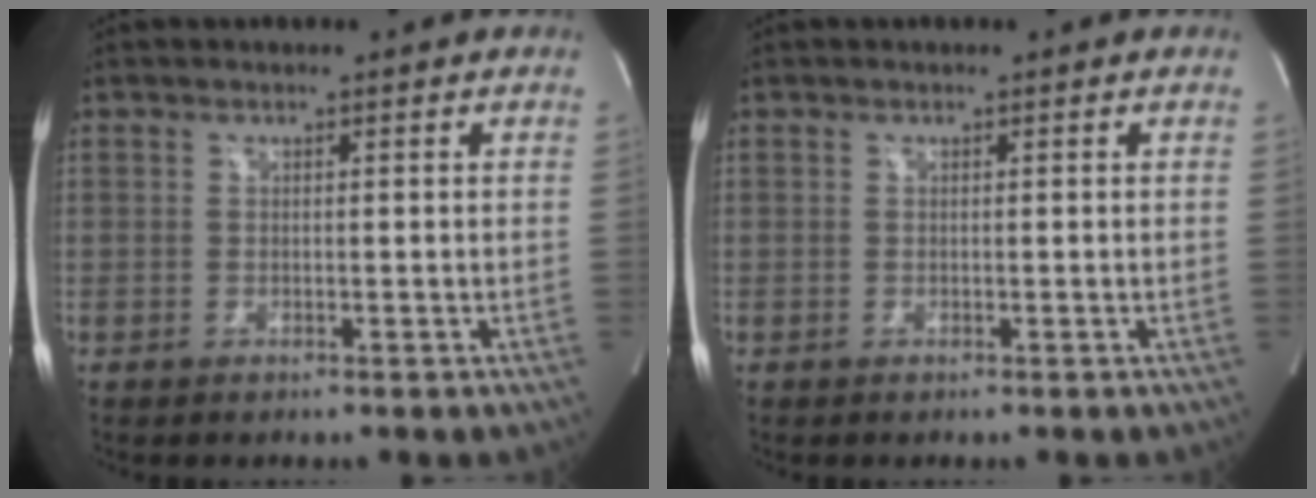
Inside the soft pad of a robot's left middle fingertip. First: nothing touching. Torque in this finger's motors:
{"motor_torque": [-0.04, 0.02, 0.05, 0.01]}